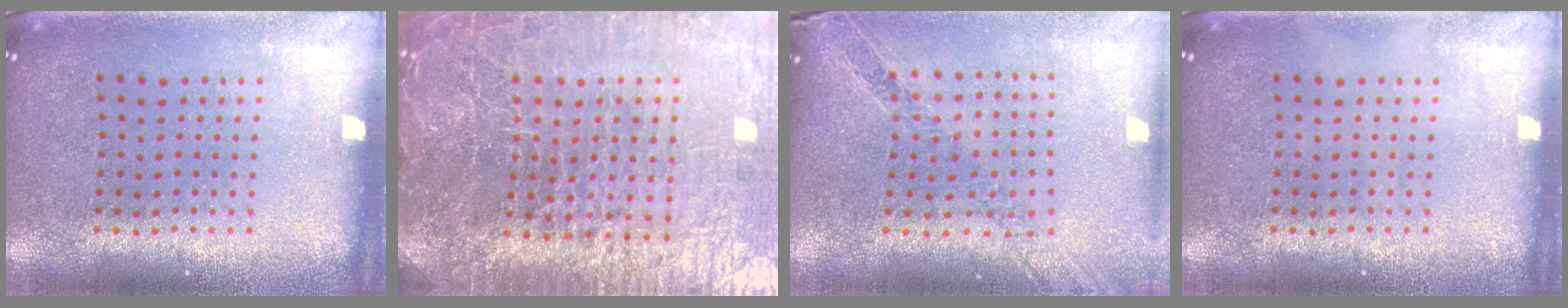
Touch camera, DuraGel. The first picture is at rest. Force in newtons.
{"total": 7.6, "press": 6.5, "slide": 3.9}
{"total": 0.9, "press": 0.9, "slide": 0.3}
{"total": 0.0}